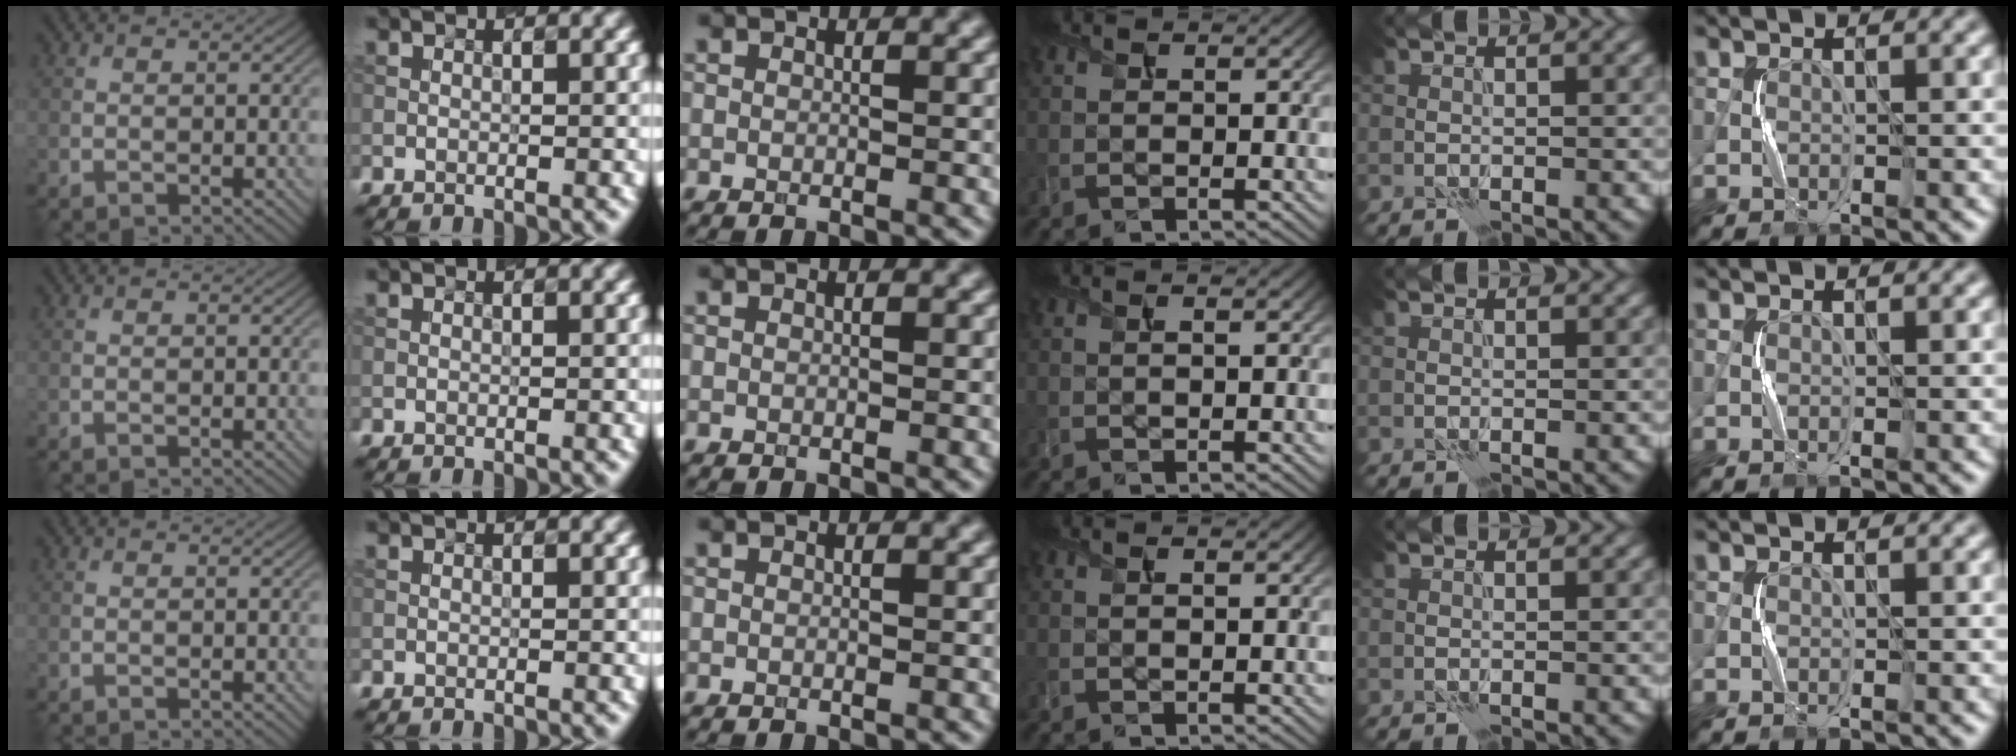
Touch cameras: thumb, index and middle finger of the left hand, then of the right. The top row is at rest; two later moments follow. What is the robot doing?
{"motion": "squeeze", "object": "paper clamp"}